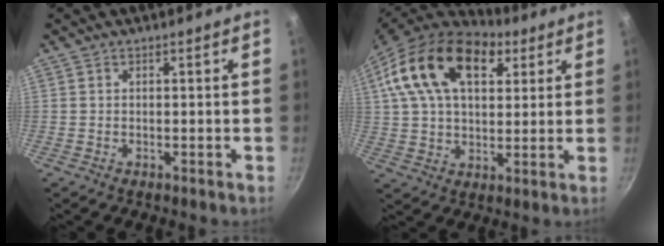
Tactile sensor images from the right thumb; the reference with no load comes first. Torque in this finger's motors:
{"motor_torque": [0.89, 2.45, 0.97, -0.63, 0.26]}